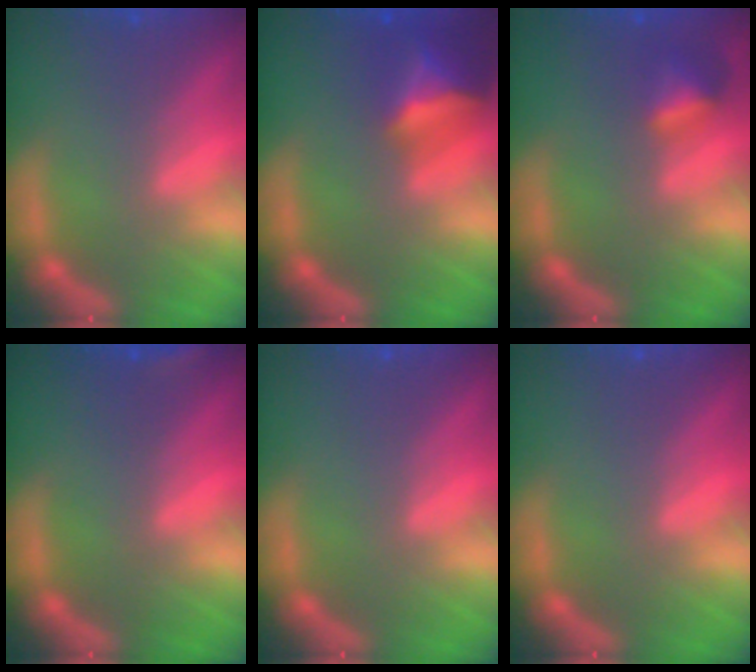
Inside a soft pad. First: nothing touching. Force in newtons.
{"total": 6.0}
{"total": 2.4}
{"total": 1.4}
{"total": 0.0}
{"total": 0.0}